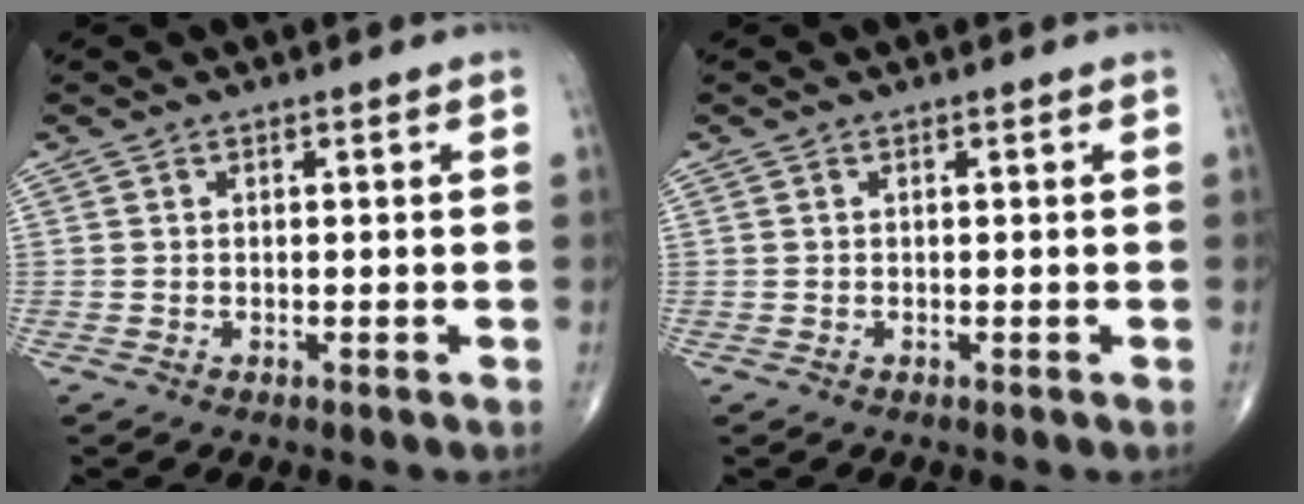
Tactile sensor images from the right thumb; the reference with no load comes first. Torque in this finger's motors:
{"motor_torque": [0.21, 0.16, -0.12, -0.16, -0.08]}